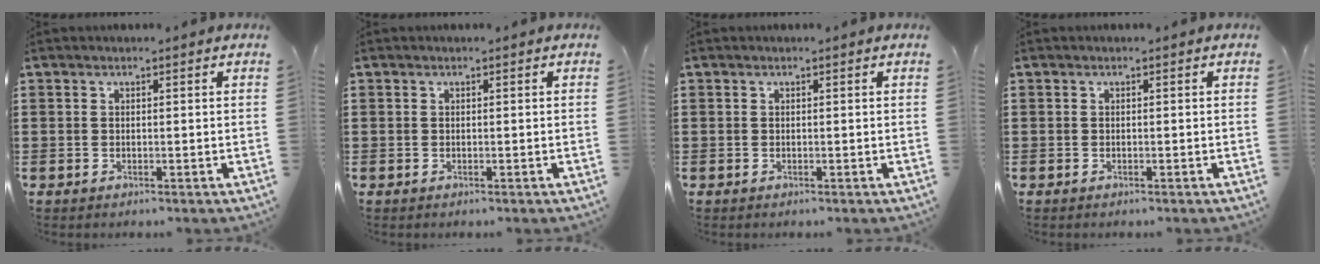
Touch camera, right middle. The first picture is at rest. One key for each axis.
{"total": 0.0}
{"total": 0.0}
{"total": 0.0}